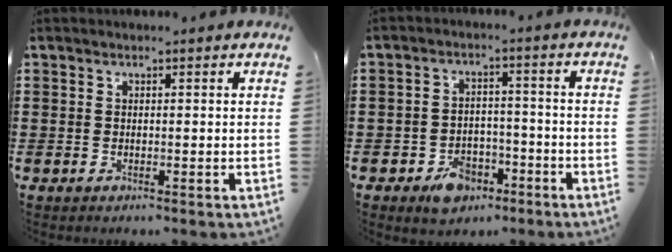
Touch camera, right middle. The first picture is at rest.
{"total": 5.7, "force": [-4.0, 3.3, 2.2], "torque": [-0.042, 0.019, -0.075]}